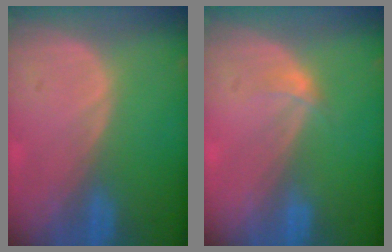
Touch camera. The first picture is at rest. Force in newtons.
{"total": 1.2, "press": 1.2, "slide": 0.1}